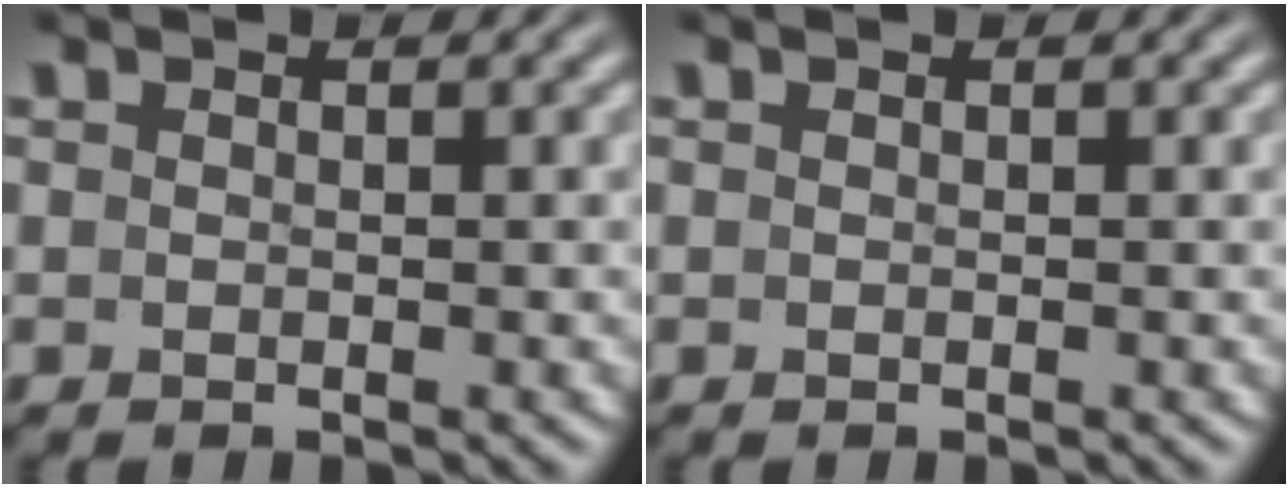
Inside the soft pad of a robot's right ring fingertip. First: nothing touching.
{"total": 0.0}